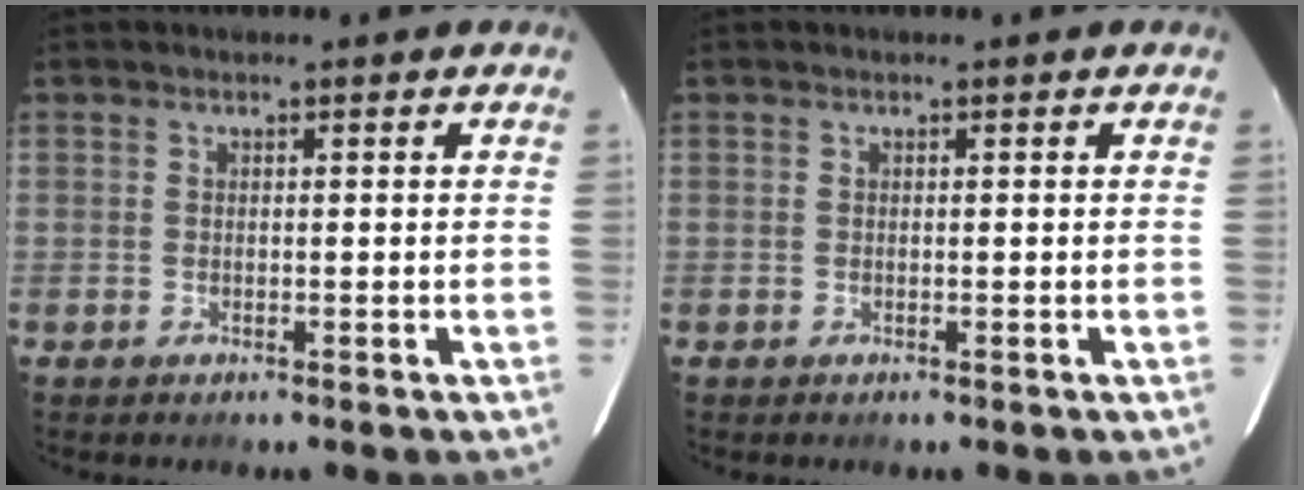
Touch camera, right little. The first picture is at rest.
{"total": 0.0}